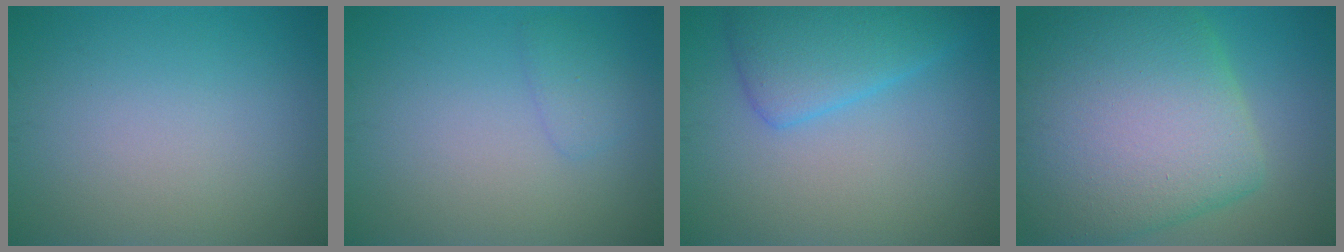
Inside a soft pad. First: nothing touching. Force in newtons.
{"total": 1.3, "press": 1.3, "slide": 0.0}
{"total": 4.6, "press": 4.6, "slide": 0.4}
{"total": 13.3, "press": 13.2, "slide": 0.7}